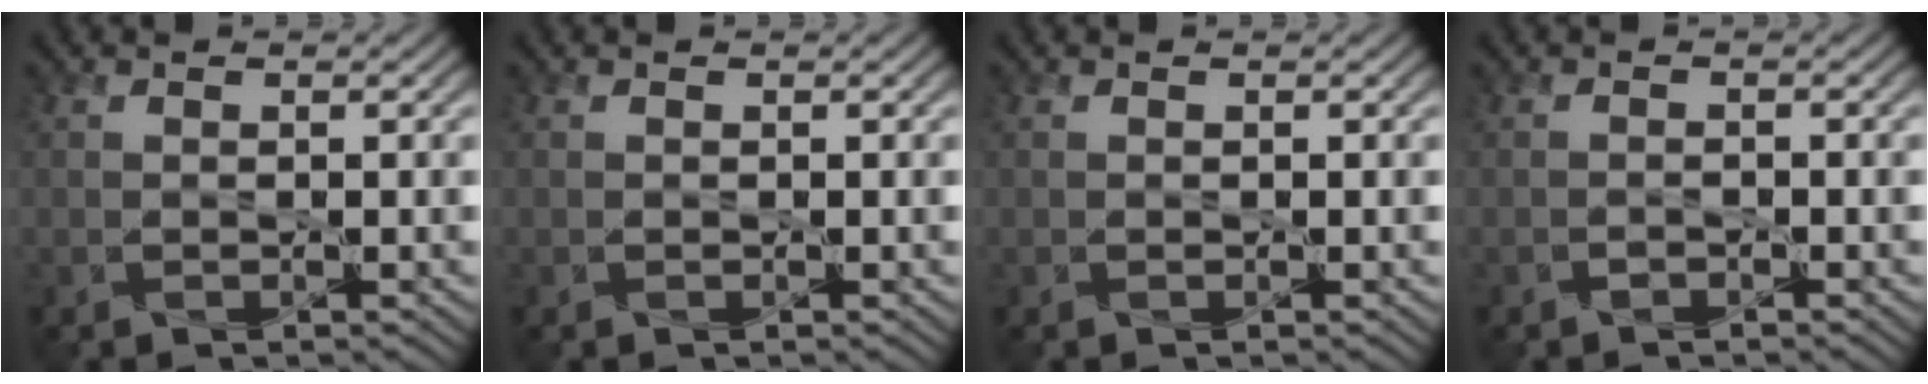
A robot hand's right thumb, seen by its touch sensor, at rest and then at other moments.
{"total": 0.0}
{"total": 0.0}
{"total": 0.8, "force": [-0.7, 0.2, 0.2], "torque": [-0.004, 0.001, -0.011]}